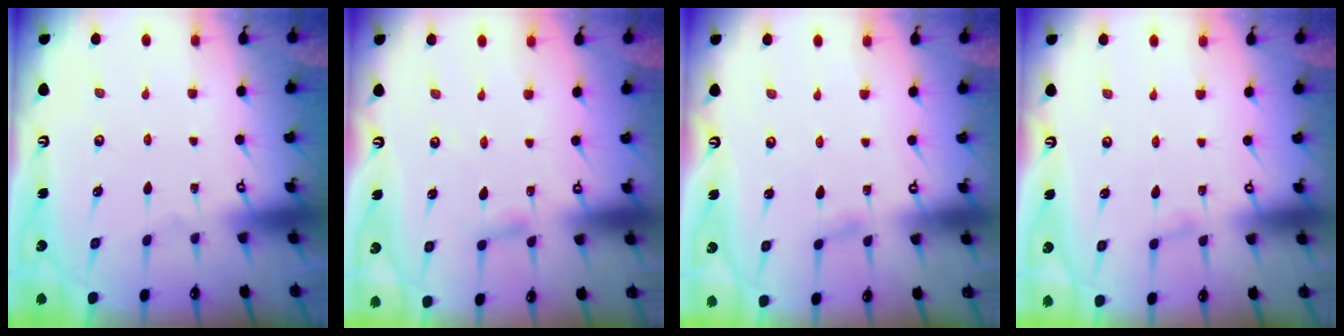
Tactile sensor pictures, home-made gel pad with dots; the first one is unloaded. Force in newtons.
{"total": 3.8, "press": 3.7, "slide": 0.4}
{"total": 2.1, "press": 2.1, "slide": 0.3}
{"total": 2.2, "press": 2.1, "slide": 0.3}